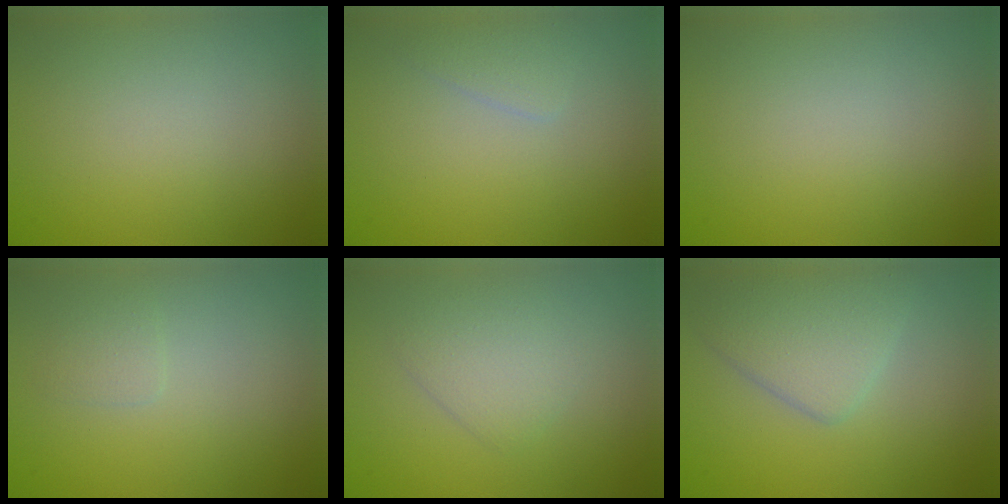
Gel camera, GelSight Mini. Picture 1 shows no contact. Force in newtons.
{"total": 1.3, "press": 1.3, "slide": 0.1}
{"total": 0.0}
{"total": 1.1, "press": 1.1, "slide": 0.1}
{"total": 2.2, "press": 2.2, "slide": 0.1}
{"total": 4.2, "press": 4.2, "slide": 0.0}